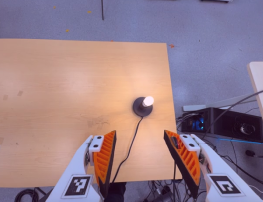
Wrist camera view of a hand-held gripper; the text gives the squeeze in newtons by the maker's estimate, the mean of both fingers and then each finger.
{"total": 0.0}